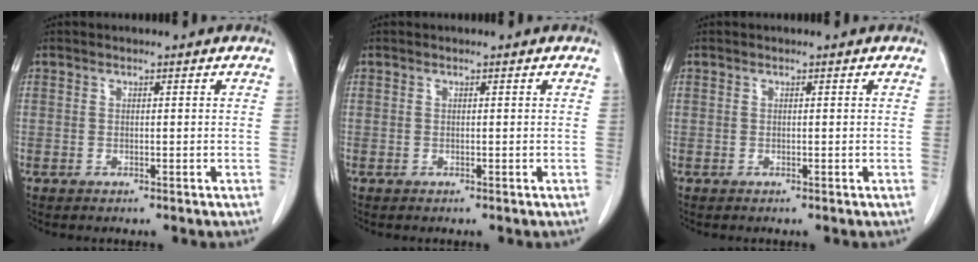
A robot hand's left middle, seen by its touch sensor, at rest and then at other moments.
{"total": 0.0}
{"total": 0.0}